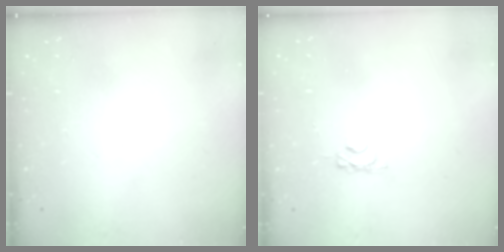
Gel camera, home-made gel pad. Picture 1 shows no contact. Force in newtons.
{"total": 3.1, "press": 3.0, "slide": 0.5}